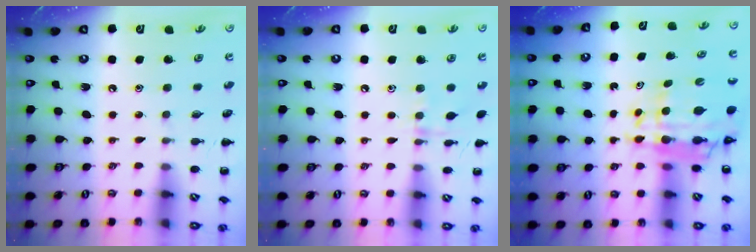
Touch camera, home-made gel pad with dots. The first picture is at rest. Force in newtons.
{"total": 5.9, "press": 5.8, "slide": 1.2}
{"total": 10.3, "press": 9.8, "slide": 3.2}